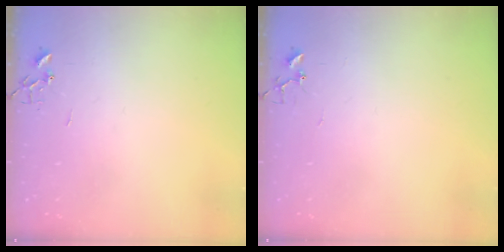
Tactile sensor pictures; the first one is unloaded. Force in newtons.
{"total": 3.8, "press": 3.7, "slide": 0.3}